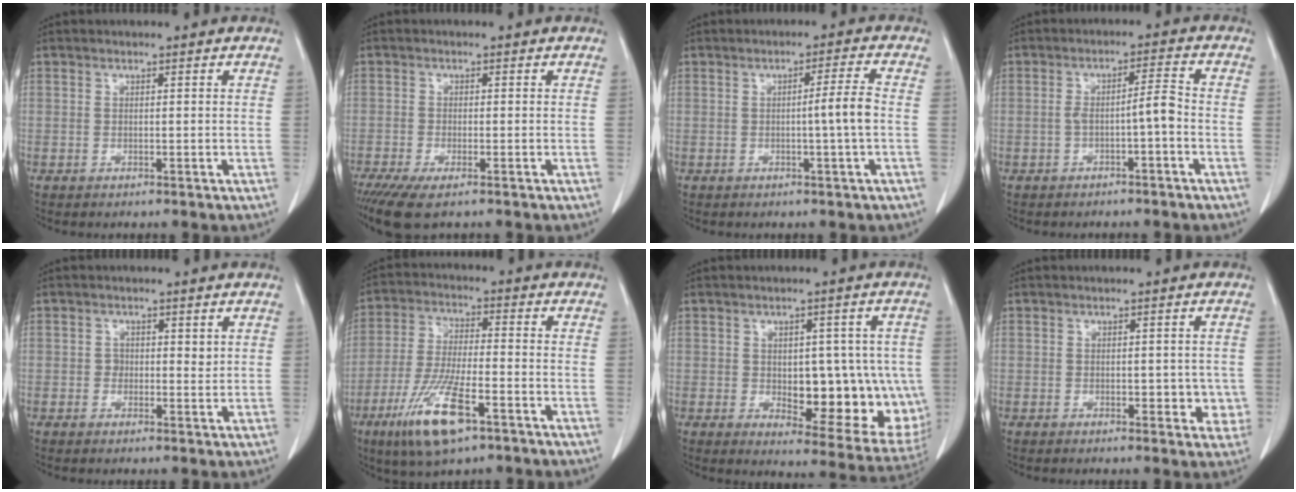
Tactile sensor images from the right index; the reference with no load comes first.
{"total": 6.5, "force": [-4.6, 1.5, 4.3], "torque": [-0.073, -0.018, -0.075]}
{"total": 4.4, "force": [-0.7, -1.1, 4.2], "torque": [-0.063, 0.001, -0.012]}
{"total": 3.8, "force": [-1.3, 0.1, 3.6], "torque": [-0.059, 0.020, -0.016]}
{"total": 2.0, "force": [0.6, 1.6, 1.0], "torque": [-0.008, 0.003, 0.008]}
{"total": 12.2, "force": [-6.6, 2.4, 10.0], "torque": [-0.203, -0.024, -0.117]}
{"total": 14.7, "force": [-1.3, 6.8, 13.0], "torque": [-0.134, 0.009, 0.009]}
{"total": 3.7, "force": [-0.7, 2.2, 3.0], "torque": [-0.021, 0.004, -0.003]}